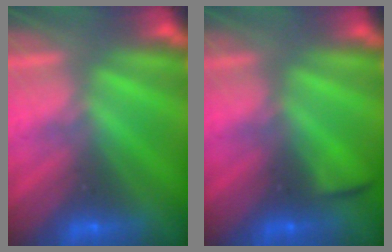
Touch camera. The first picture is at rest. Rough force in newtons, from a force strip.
{"total": 1.8}